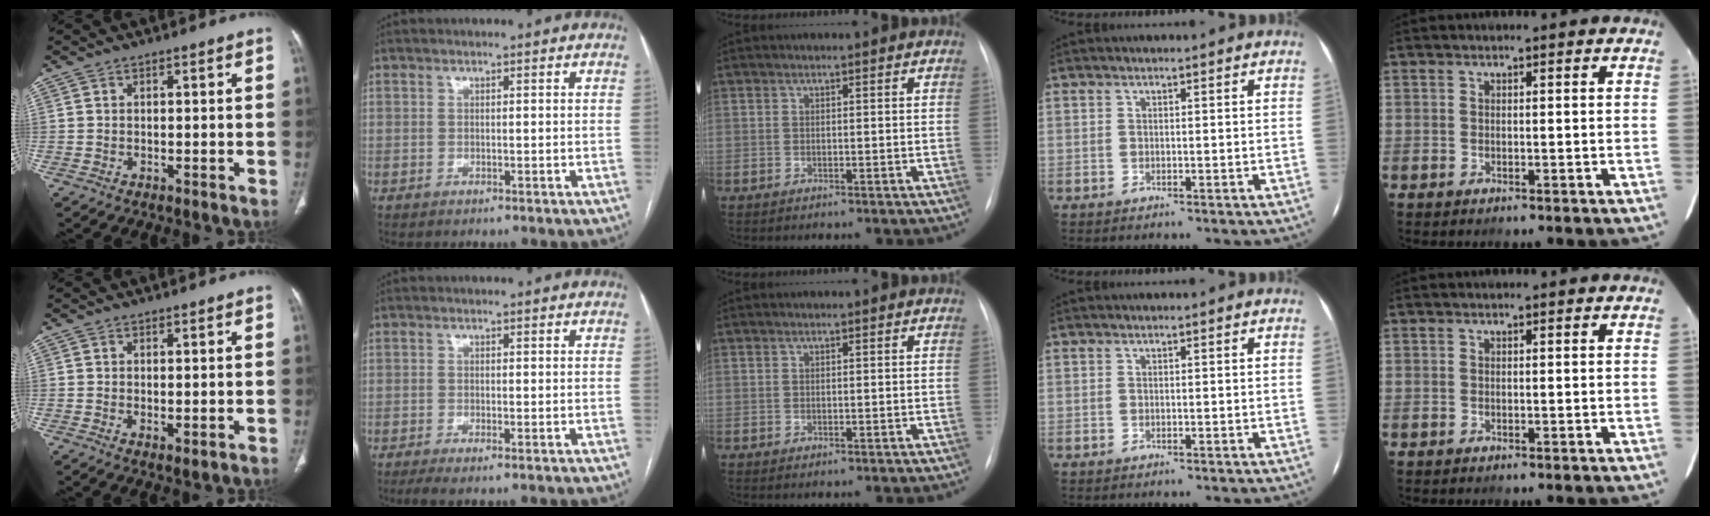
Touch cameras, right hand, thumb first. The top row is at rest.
{"thumb": {"total": 1.8, "force": [-0.2, 0.8, 1.6], "torque": [-0.031, -0.008, 0.003]}, "index": {"total": 2.6, "force": [-1.7, 0.3, 1.9], "torque": [-0.029, -0.006, -0.030]}}